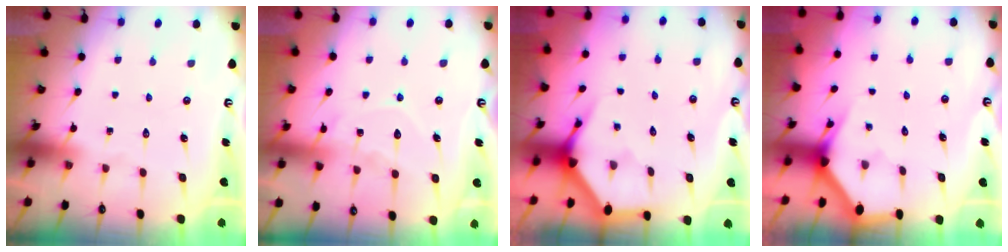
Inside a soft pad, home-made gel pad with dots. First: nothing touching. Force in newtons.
{"total": 10.7, "press": 10.6, "slide": 0.9}
{"total": 3.8, "press": 3.8, "slide": 0.3}
{"total": 3.0, "press": 3.0, "slide": 0.1}